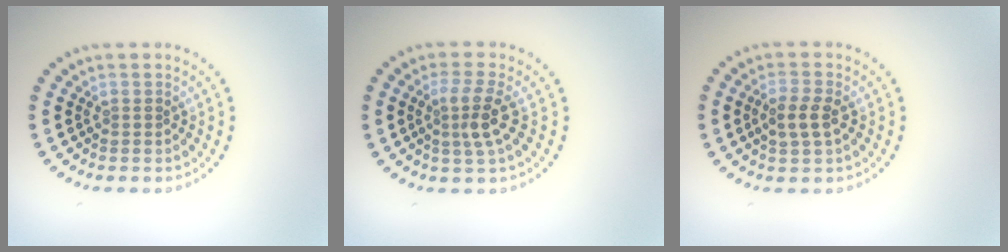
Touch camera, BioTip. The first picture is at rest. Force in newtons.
{"total": 2.9, "press": 2.4, "slide": 1.6}
{"total": 2.3, "press": 2.3, "slide": 0.5}